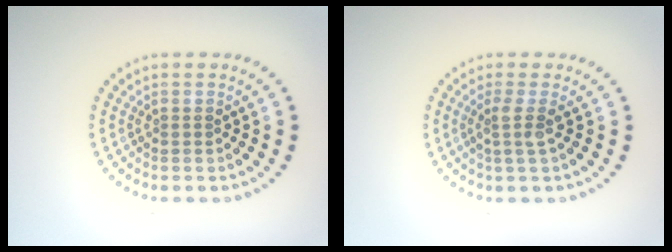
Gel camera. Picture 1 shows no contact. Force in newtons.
{"total": 1.7, "press": 1.2, "slide": 1.2}